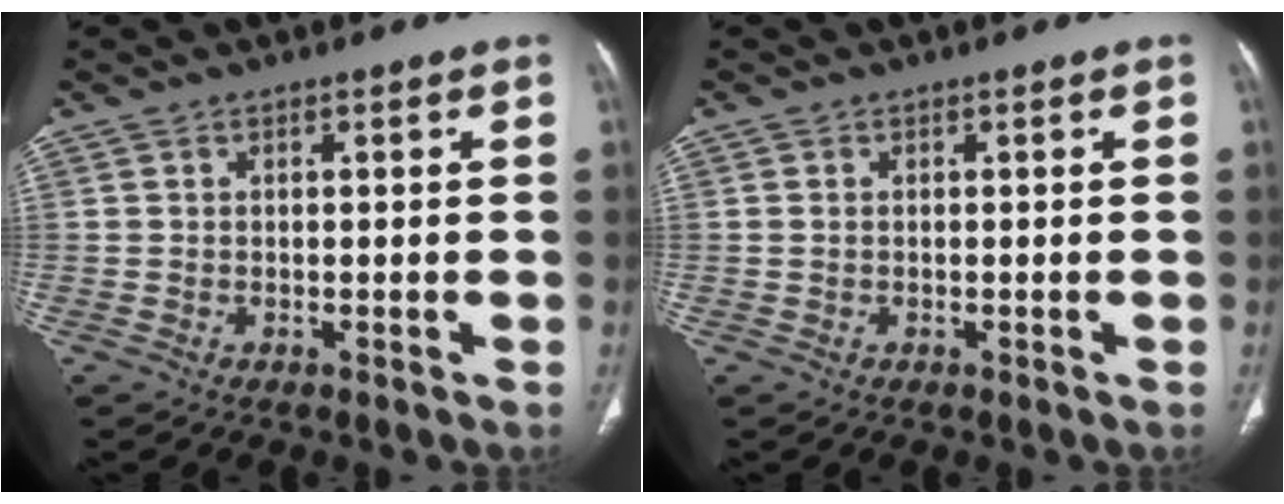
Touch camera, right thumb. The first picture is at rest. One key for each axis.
{"total": 0.7, "fx": 0.0, "fy": 0.5, "fz": 0.5, "tx": -0.014, "ty": 0.001, "tz": 0.002}